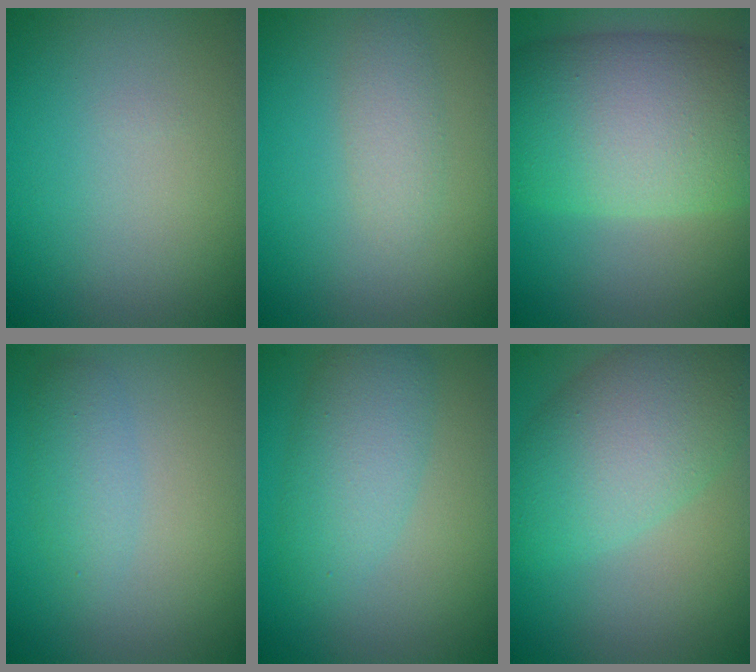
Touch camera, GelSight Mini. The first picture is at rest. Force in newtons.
{"total": 1.6, "press": 1.6, "slide": 0.0}
{"total": 11.9, "press": 11.9, "slide": 0.6}
{"total": 1.9, "press": 1.9, "slide": 0.1}
{"total": 3.8, "press": 3.8, "slide": 0.1}
{"total": 7.0, "press": 7.0, "slide": 0.2}